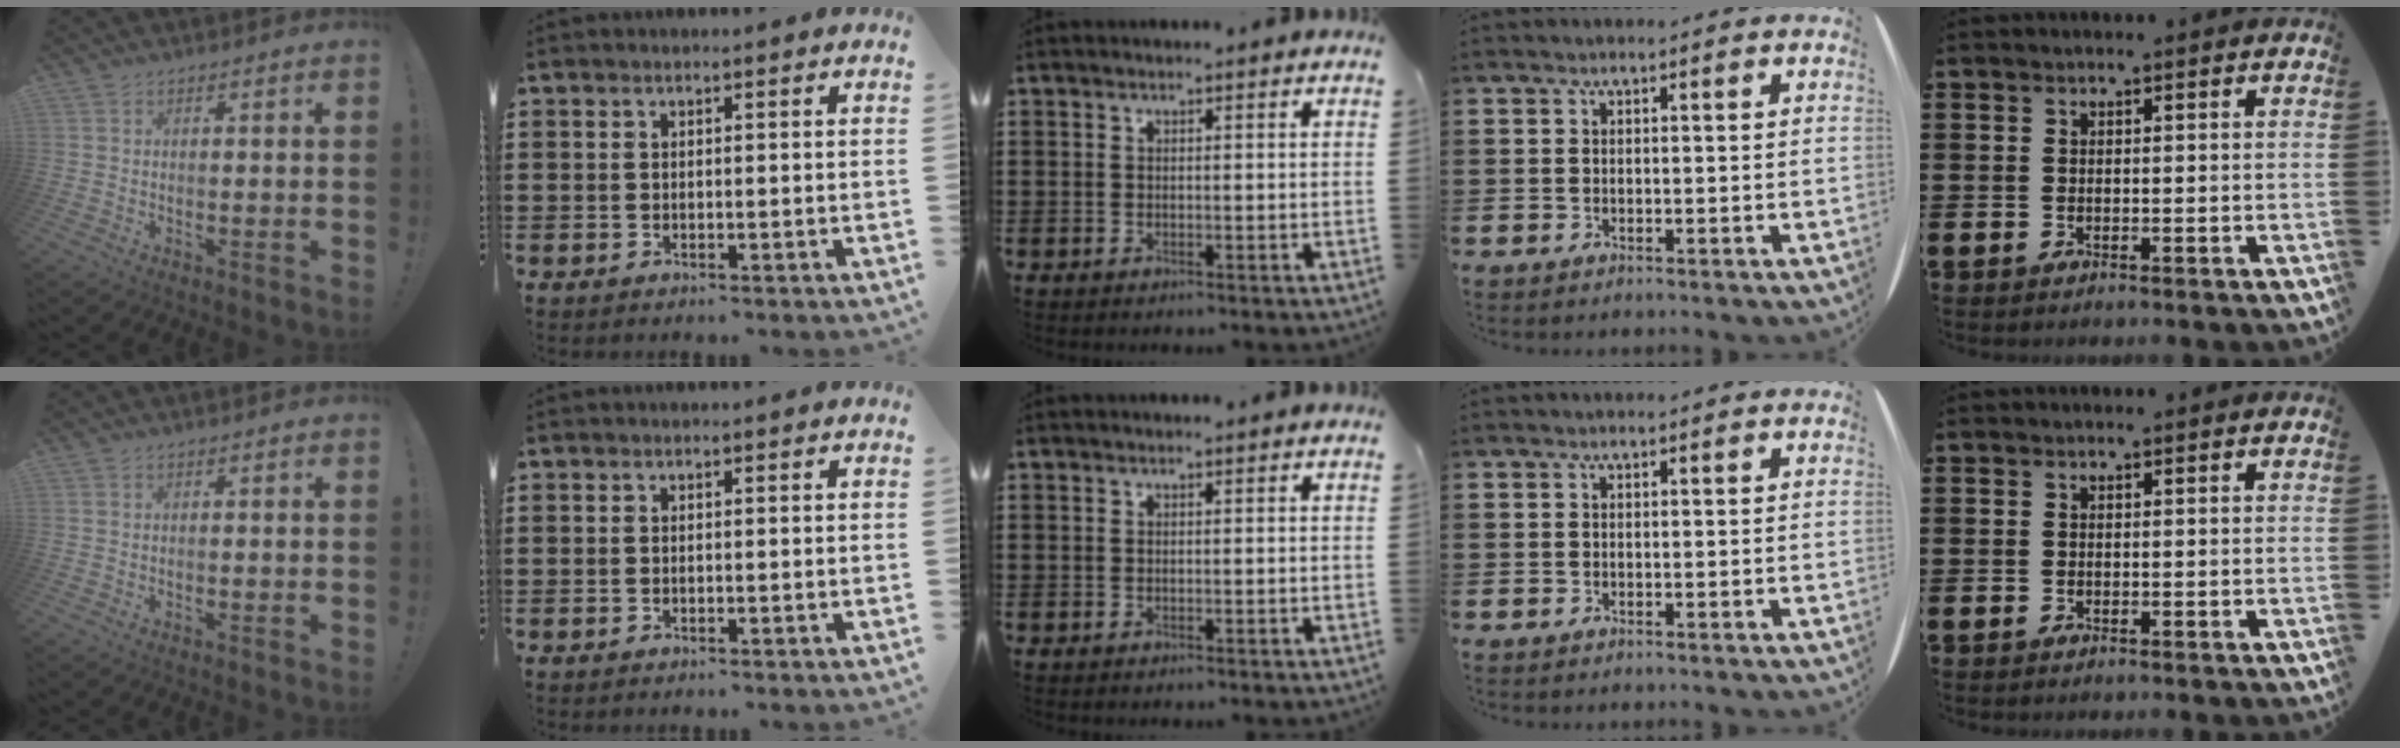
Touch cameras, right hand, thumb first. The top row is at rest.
{}